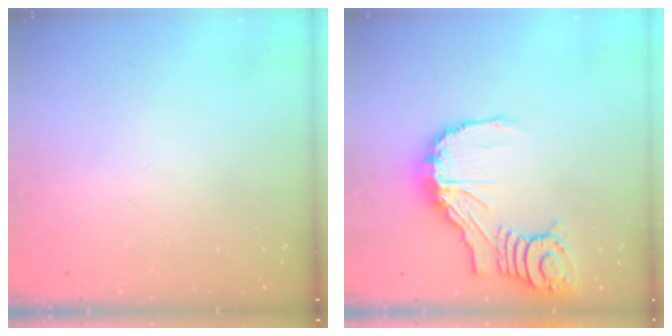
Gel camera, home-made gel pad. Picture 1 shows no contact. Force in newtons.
{"total": 14.8, "press": 14.7, "slide": 2.0}